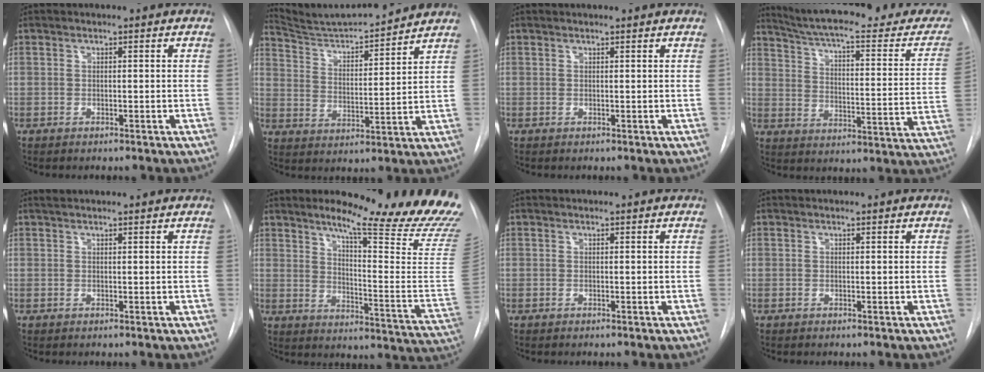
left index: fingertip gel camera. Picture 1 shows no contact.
{"total": 13.7, "force": [13.1, 0.5, 4.0], "torque": [-0.072, 0.000, 0.213]}
{"total": 2.2, "force": [2.1, 0.2, 0.5], "torque": [-0.011, 0.022, 0.026]}
{"total": 27.5, "force": [24.5, 4.4, 11.8], "torque": [-0.175, -0.061, 0.307]}
{"total": 4.1, "force": [3.8, 0.3, 1.5], "torque": [-0.022, 0.034, 0.052]}
{"total": 23.6, "force": [20.2, 0.3, 12.3], "torque": [-0.171, -0.119, 0.245]}
{"total": 1.1, "force": [1.1, 0.0, 0.2], "torque": [-0.007, 0.015, 0.016]}
{"total": 1.8, "force": [1.7, 0.1, 0.4], "torque": [-0.010, 0.020, 0.022]}